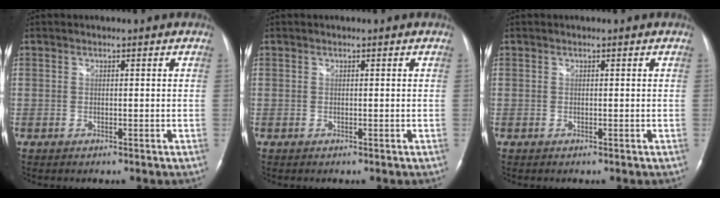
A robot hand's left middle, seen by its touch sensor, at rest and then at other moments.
{"total": 0.0}
{"total": 0.0}